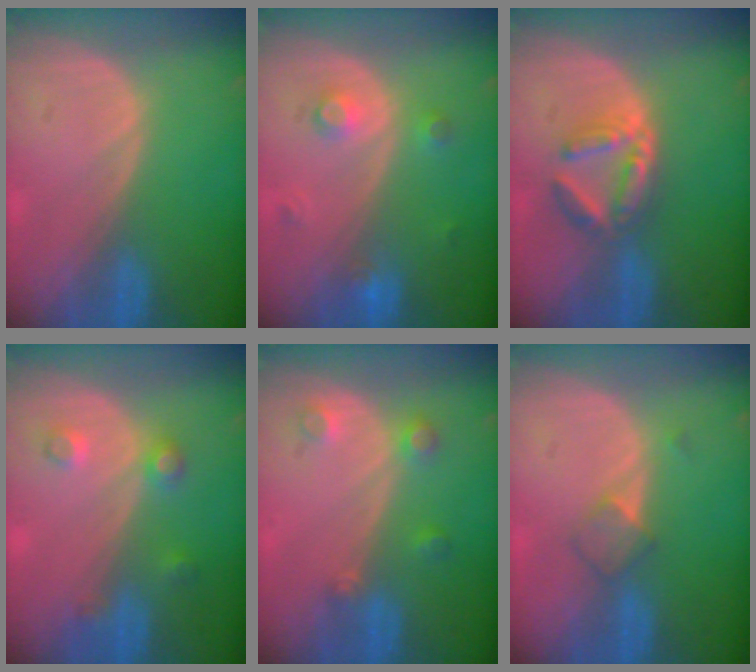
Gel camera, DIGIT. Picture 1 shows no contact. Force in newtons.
{"total": 3.4, "press": 3.0, "slide": 1.6}
{"total": 5.5, "press": 5.4, "slide": 1.1}
{"total": 3.5, "press": 3.4, "slide": 1.0}
{"total": 3.5, "press": 3.1, "slide": 1.7}
{"total": 3.0, "press": 2.7, "slide": 1.2}